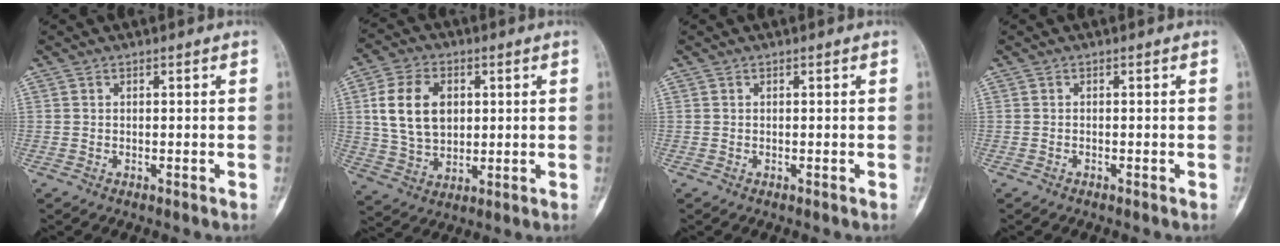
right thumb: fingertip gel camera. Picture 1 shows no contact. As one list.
[{"total": 12.4, "force": [2.6, 8.7, 8.5], "torque": [-0.139, -0.003, 0.054]}, {"total": 0.0}, {"total": 0.0}]